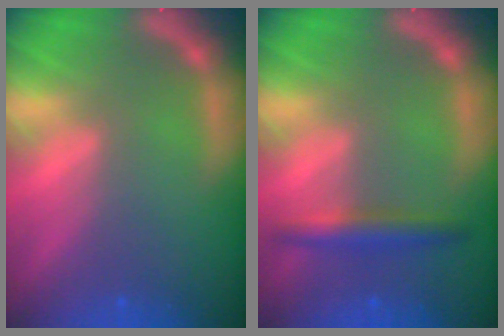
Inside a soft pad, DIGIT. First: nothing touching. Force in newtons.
{"total": 3.0}